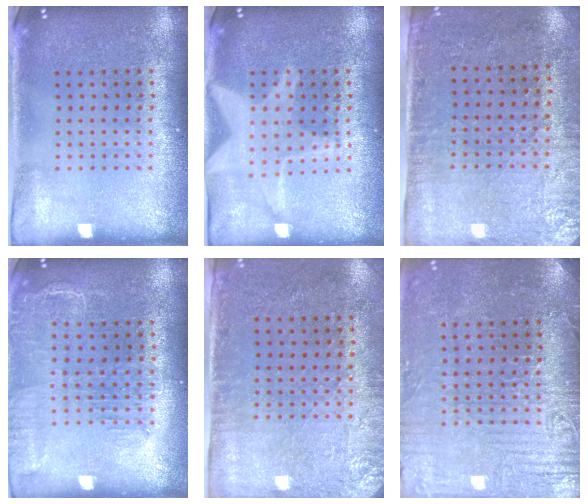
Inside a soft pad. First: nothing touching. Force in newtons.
{"total": 3.1, "press": 3.1, "slide": 0.3}
{"total": 2.9, "press": 2.5, "slide": 1.5}
{"total": 1.6, "press": 1.5, "slide": 0.7}
{"total": 2.8, "press": 2.3, "slide": 1.6}
{"total": 3.8, "press": 3.6, "slide": 1.2}